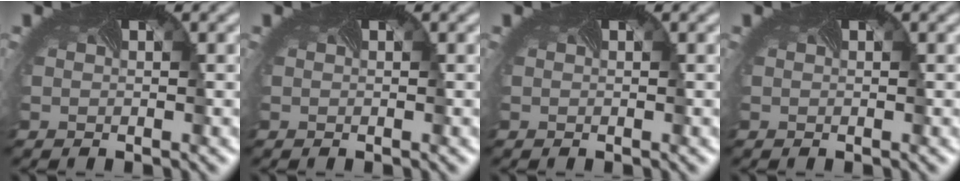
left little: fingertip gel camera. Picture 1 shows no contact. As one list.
[{"total": 0.0}, {"total": 0.0}, {"total": 0.0}]